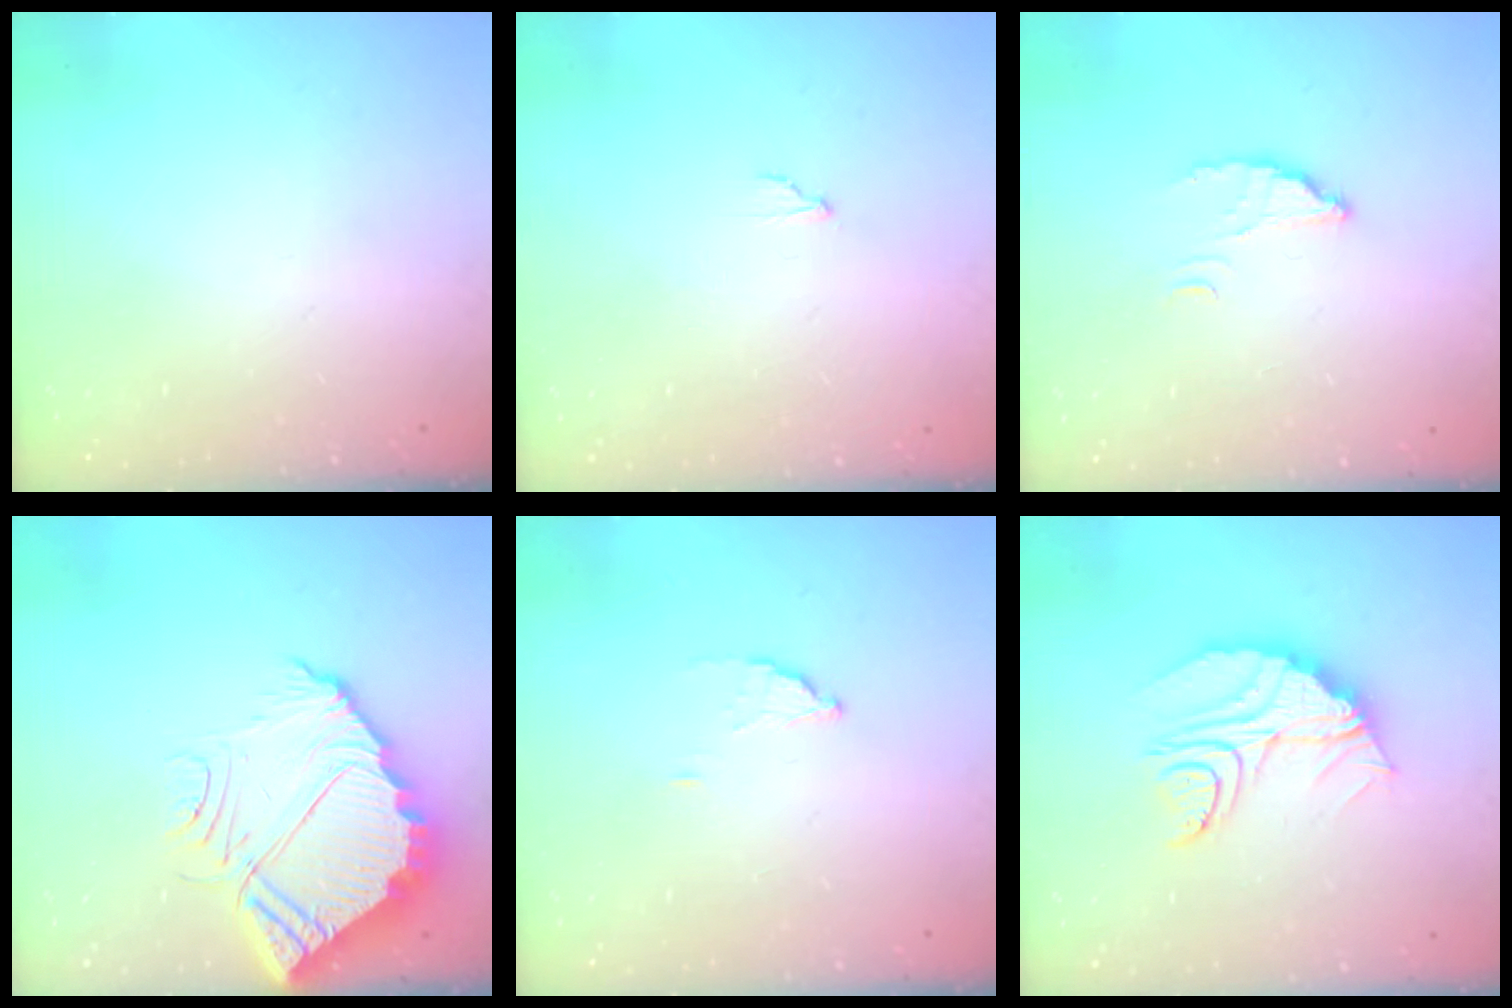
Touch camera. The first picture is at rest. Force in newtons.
{"total": 2.3, "press": 2.3, "slide": 0.1}
{"total": 2.4, "press": 2.4, "slide": 0.2}
{"total": 10.6, "press": 10.6, "slide": 0.6}
{"total": 1.9, "press": 1.9, "slide": 0.1}
{"total": 13.6, "press": 13.6, "slide": 1.2}